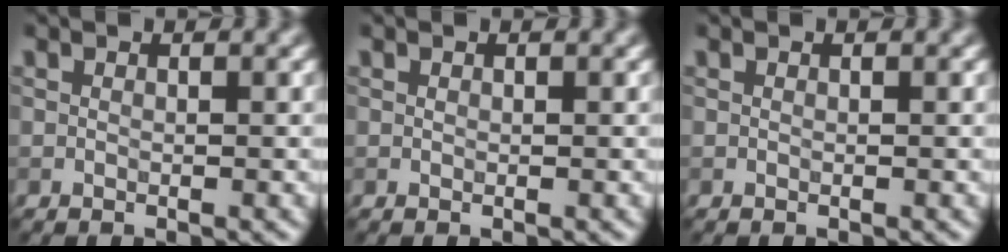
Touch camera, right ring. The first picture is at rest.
{"total": 0.0}
{"total": 0.0}